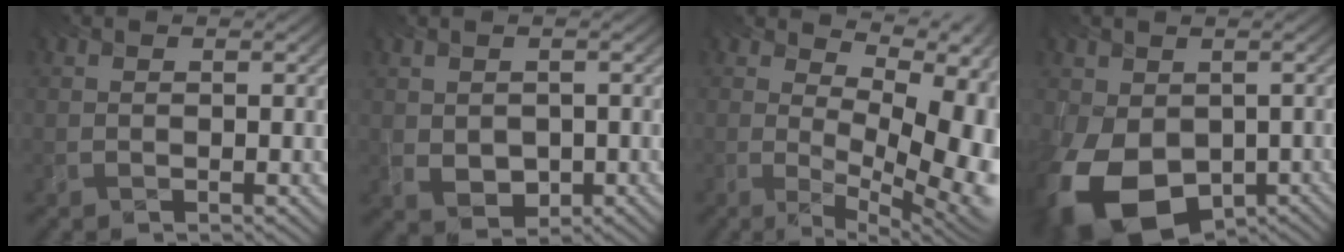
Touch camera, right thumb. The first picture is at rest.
{"total": 3.2, "force": [-0.6, 2.5, 1.9], "torque": [-0.058, -0.013, 0.000]}
{"total": 13.7, "force": [1.2, 6.4, 12.1], "torque": [-0.143, 0.029, 0.044]}
{"total": 13.3, "force": [-4.3, 9.3, 8.4], "torque": [-0.219, -0.052, -0.057]}